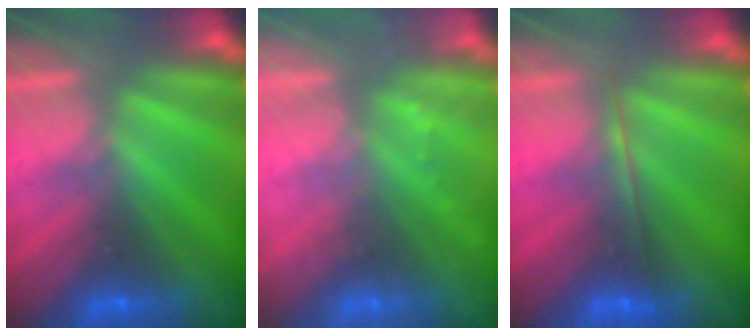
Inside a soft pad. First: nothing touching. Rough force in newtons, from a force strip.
{"total": 2.2}
{"total": 1.8}